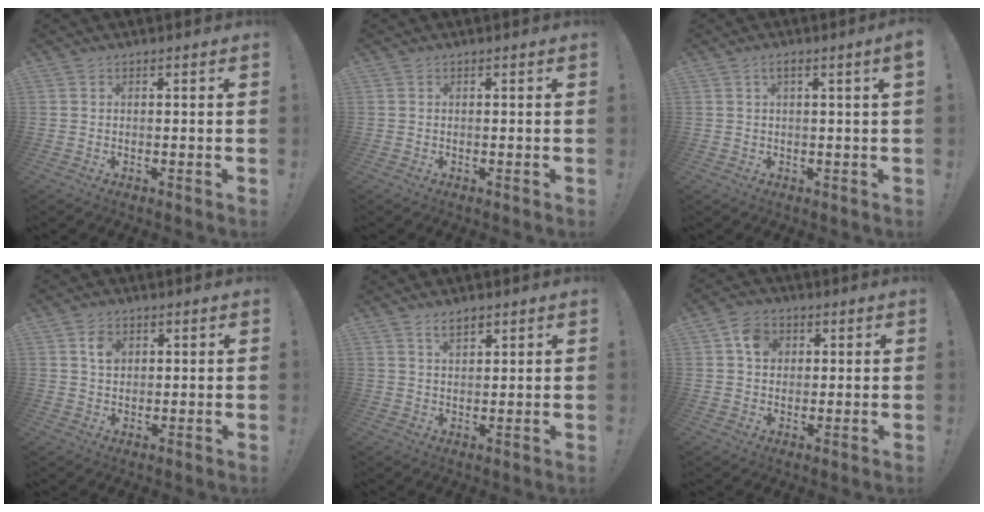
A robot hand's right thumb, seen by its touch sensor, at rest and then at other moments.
{"total": 0.0}
{"total": 2.8, "force": [0.5, -0.5, 2.7], "torque": [-0.042, -0.007, 0.005]}
{"total": 4.3, "force": [1.6, 3.1, 2.4], "torque": [-0.022, -0.007, 0.025]}
{"total": 3.8, "force": [2.8, 1.5, 2.2], "torque": [-0.025, -0.017, 0.047]}
{"total": 6.4, "force": [2.2, 5.2, 3.1], "torque": [-0.040, 0.001, 0.040]}